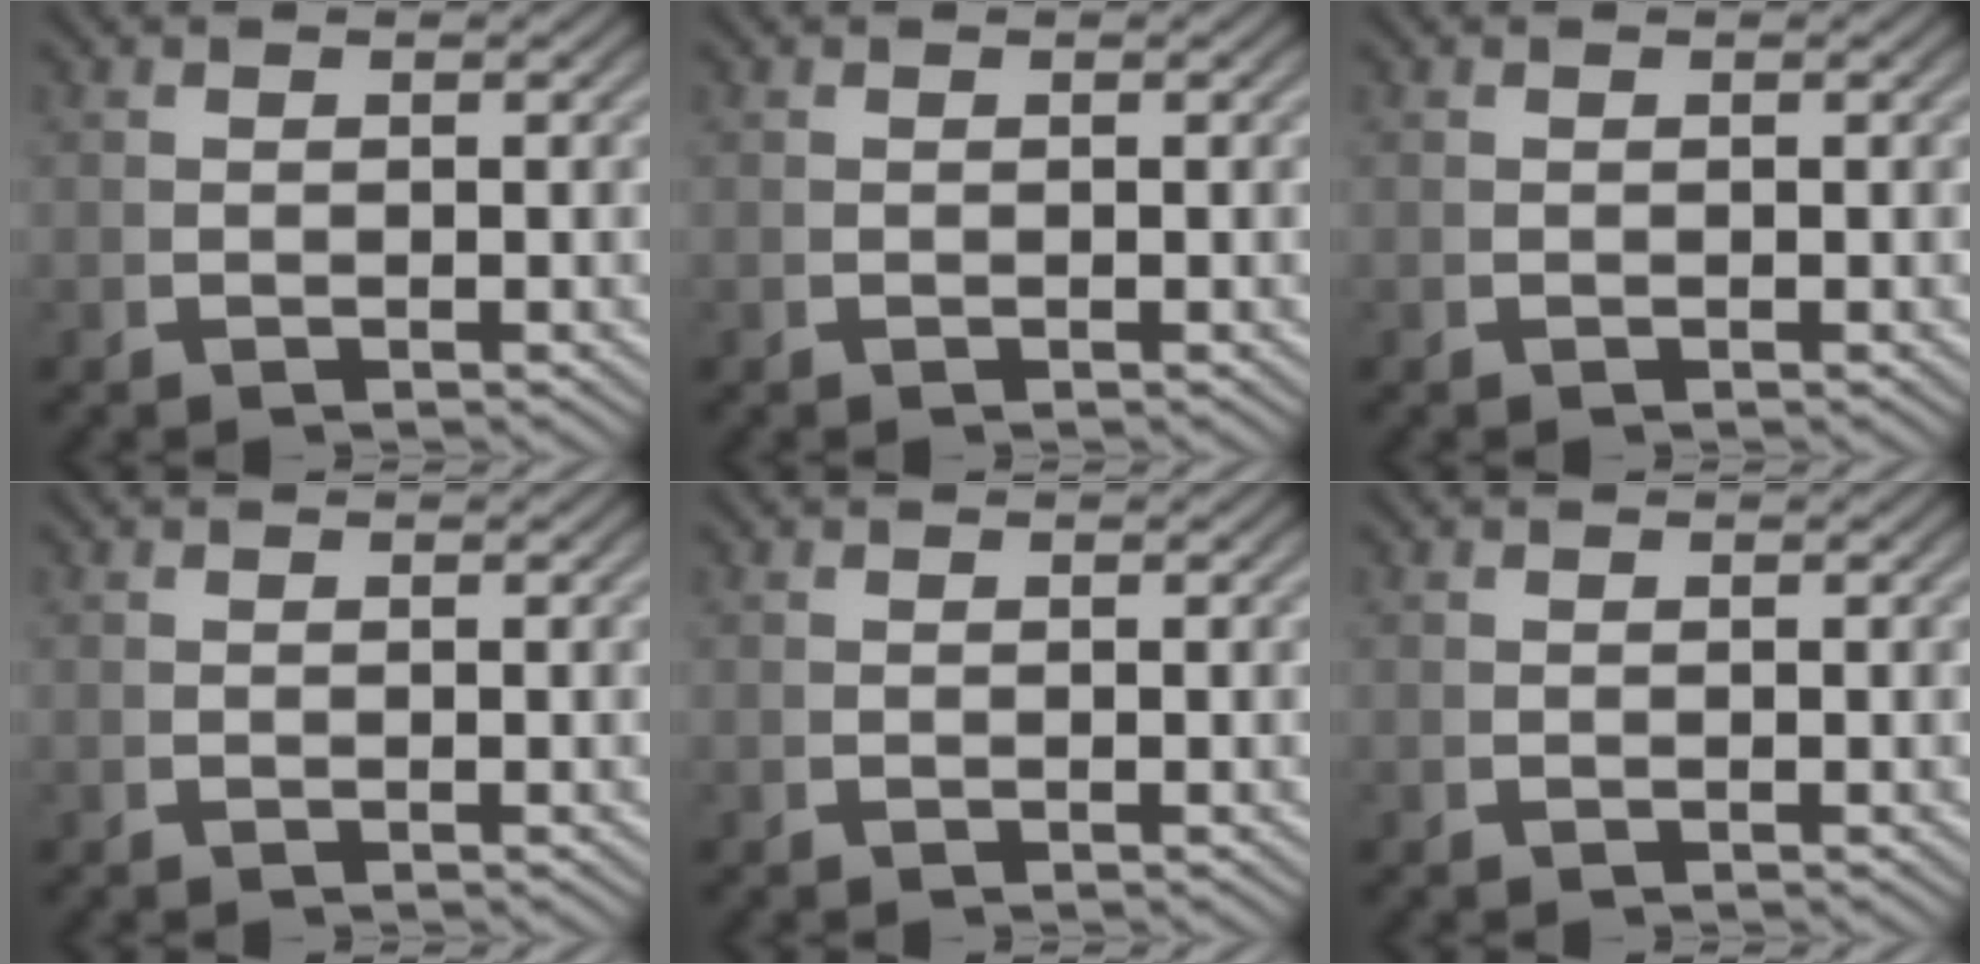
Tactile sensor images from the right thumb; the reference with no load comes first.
{"total": 0.0}
{"total": 0.0}
{"total": 0.0}
{"total": 0.0}
{"total": 0.0}